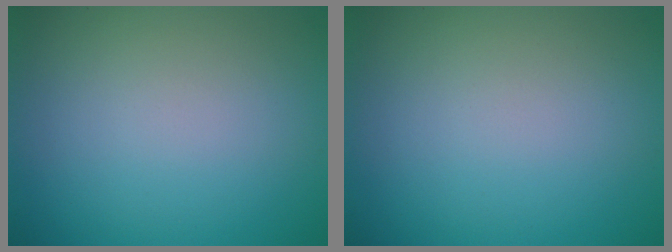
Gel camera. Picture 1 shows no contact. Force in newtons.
{"total": 0.0}